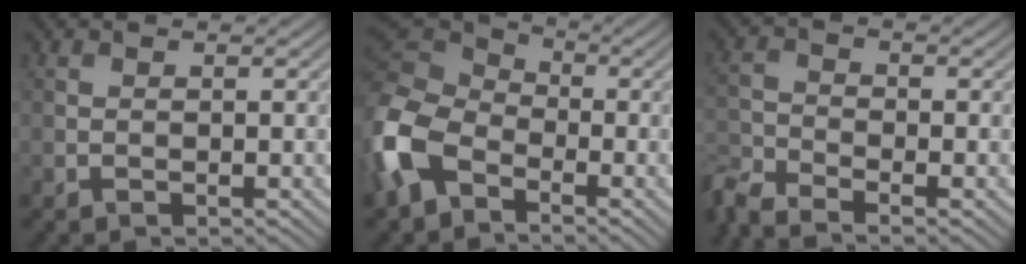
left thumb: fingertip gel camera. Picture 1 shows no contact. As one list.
[{"total": 11.2, "force": [-4.2, 7.5, 7.2], "torque": [-0.206, -0.006, -0.104]}, {"total": 5.3, "force": [-4.3, 1.6, 2.5], "torque": [-0.062, -0.018, -0.096]}]